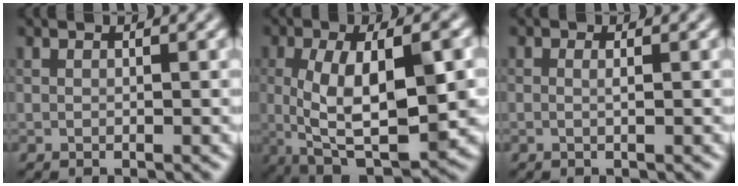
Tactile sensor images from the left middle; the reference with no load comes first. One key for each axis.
{"total": 8.2, "fx": -1.9, "fy": 2.5, "fz": 7.6, "tx": -0.148, "ty": -0.022, "tz": -0.002}
{"total": 1.0, "fx": -0.9, "fy": -0.4, "fz": -0.3, "tx": 0.005, "ty": -0.016, "tz": -0.014}